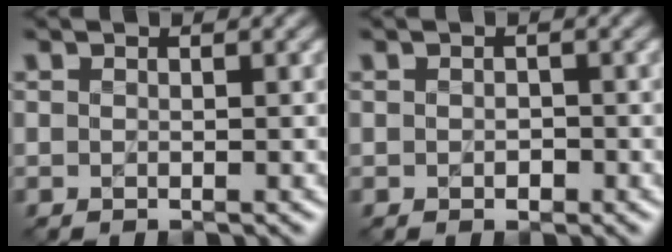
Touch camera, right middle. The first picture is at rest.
{"total": 0.7, "force": [-0.1, 0.5, 0.4], "torque": [-0.006, 0.001, -0.002]}